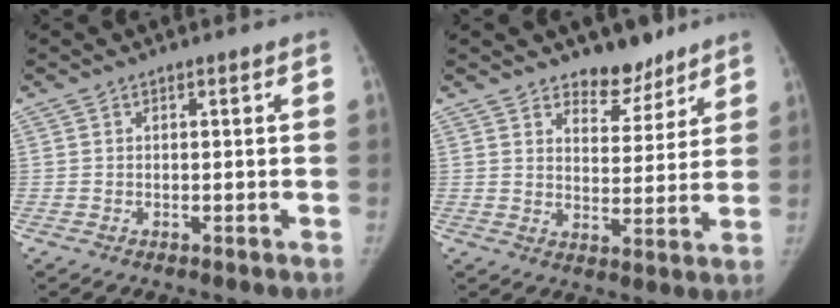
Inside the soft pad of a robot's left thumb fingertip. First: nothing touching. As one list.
[{"total": 7.7, "force": [6.1, 4.0, 2.3], "torque": [0.005, -0.042, 0.096]}]